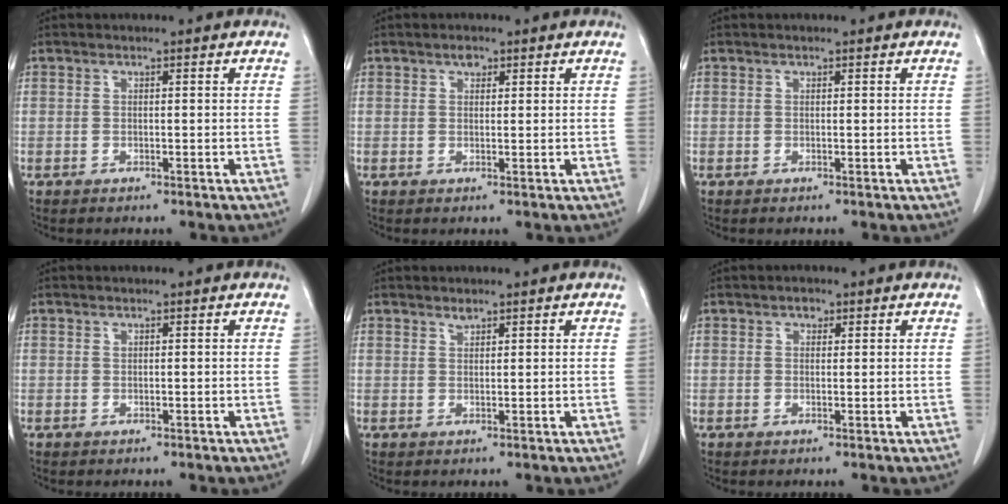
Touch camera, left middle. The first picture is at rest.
{"total": 1.2, "force": [0.8, 0.7, 0.6], "torque": [-0.009, 0.001, 0.011]}
{"total": 0.0}
{"total": 0.0}
{"total": 0.9, "force": [0.8, 0.3, 0.3], "torque": [-0.009, -0.003, 0.015]}
{"total": 1.1, "force": [0.6, 0.8, 0.5], "torque": [-0.006, 0.001, 0.008]}